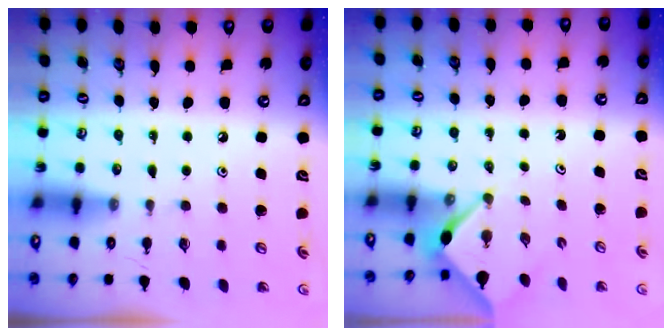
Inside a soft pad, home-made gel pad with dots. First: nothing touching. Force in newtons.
{"total": 3.0, "press": 2.9, "slide": 0.3}